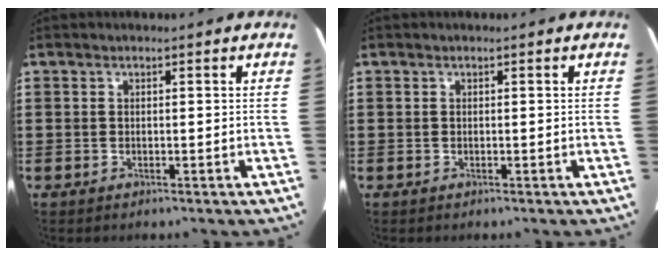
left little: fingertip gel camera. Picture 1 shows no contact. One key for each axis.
{"total": 0.0}